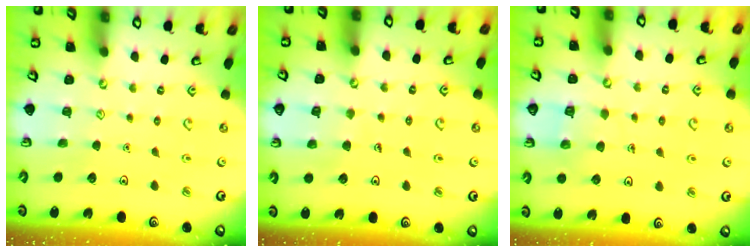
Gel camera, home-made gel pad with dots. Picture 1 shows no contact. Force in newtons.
{"total": 5.2, "press": 5.2, "slide": 0.3}
{"total": 5.7, "press": 5.6, "slide": 0.4}